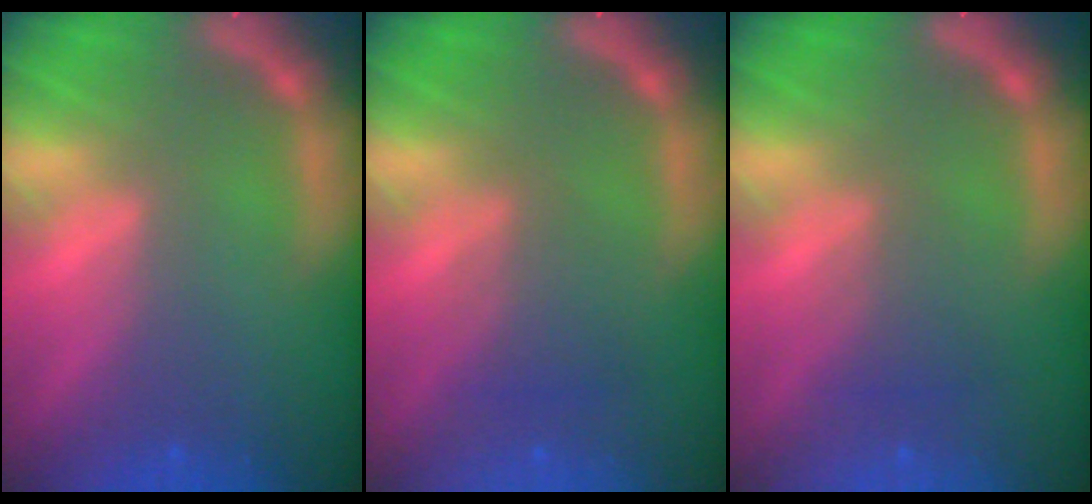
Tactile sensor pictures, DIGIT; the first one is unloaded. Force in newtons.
{"total": 2.5}
{"total": 2.0}